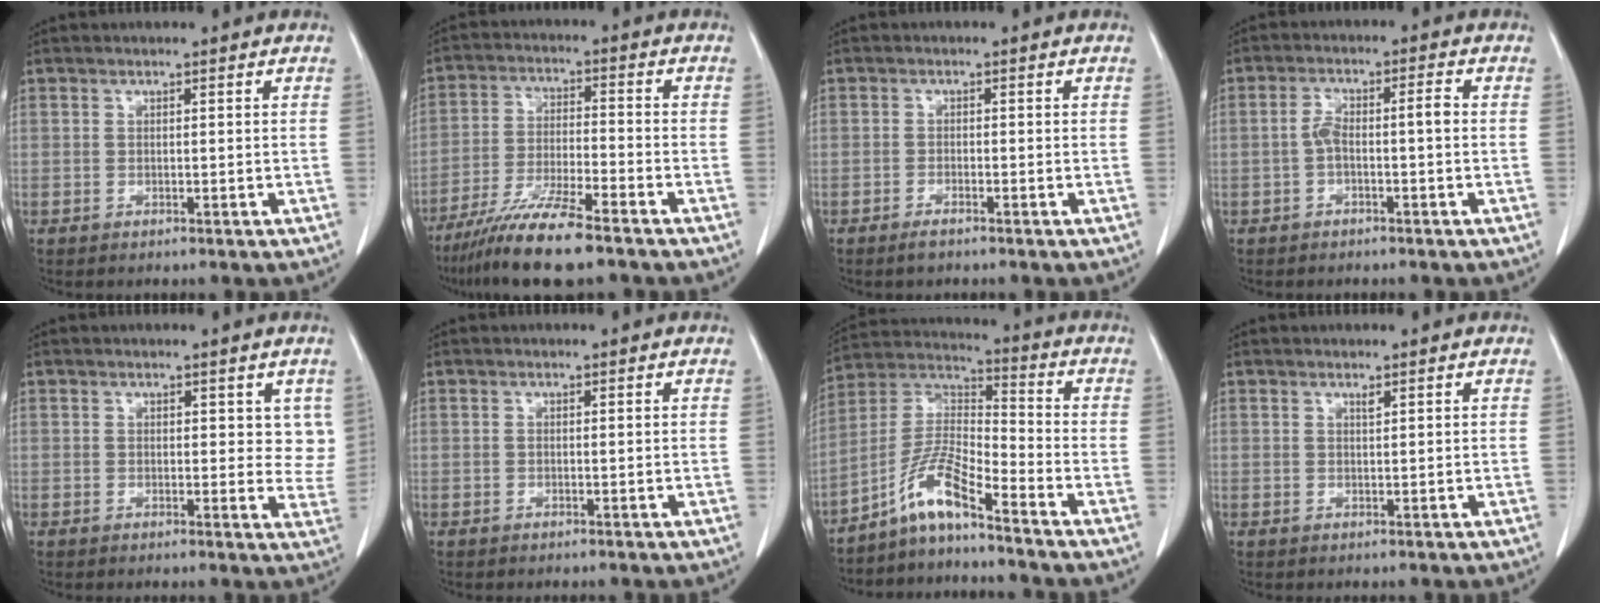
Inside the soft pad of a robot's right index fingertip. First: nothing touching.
{"total": 10.9, "force": [-8.4, 0.4, 6.9], "torque": [-0.129, -0.031, -0.152]}
{"total": 1.5, "force": [-1.2, 0.3, 0.8], "torque": [-0.020, -0.002, -0.019]}
{"total": 4.1, "force": [-0.6, 1.0, 3.9], "torque": [-0.076, 0.024, -0.006]}
{"total": 4.3, "force": [2.1, 2.5, 2.8], "torque": [-0.007, -0.009, 0.018]}
{"total": 0.0}
{"total": 8.5, "force": [-6.3, 0.5, 5.6], "torque": [-0.125, 0.010, -0.125]}
{"total": 0.6, "force": [0.4, 0.0, 0.4], "torque": [-0.010, -0.004, 0.008]}